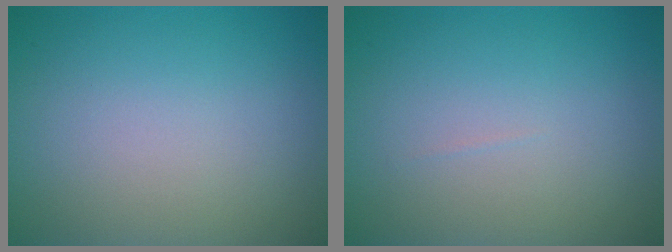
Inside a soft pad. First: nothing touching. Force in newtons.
{"total": 0.0}